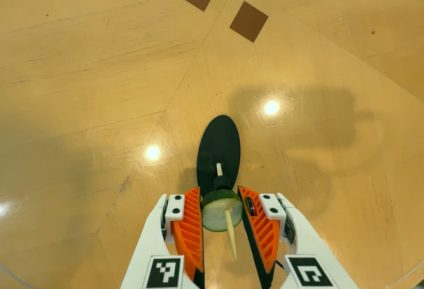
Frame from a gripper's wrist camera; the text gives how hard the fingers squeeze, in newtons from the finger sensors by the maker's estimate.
{"total": 10.0, "left": 10.1, "right": 10.0}